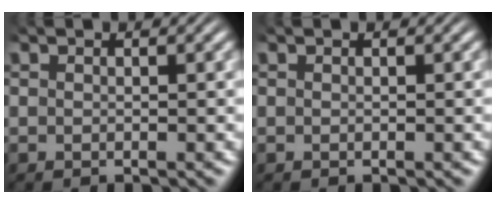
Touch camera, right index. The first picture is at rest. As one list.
[{"total": 0.0}]